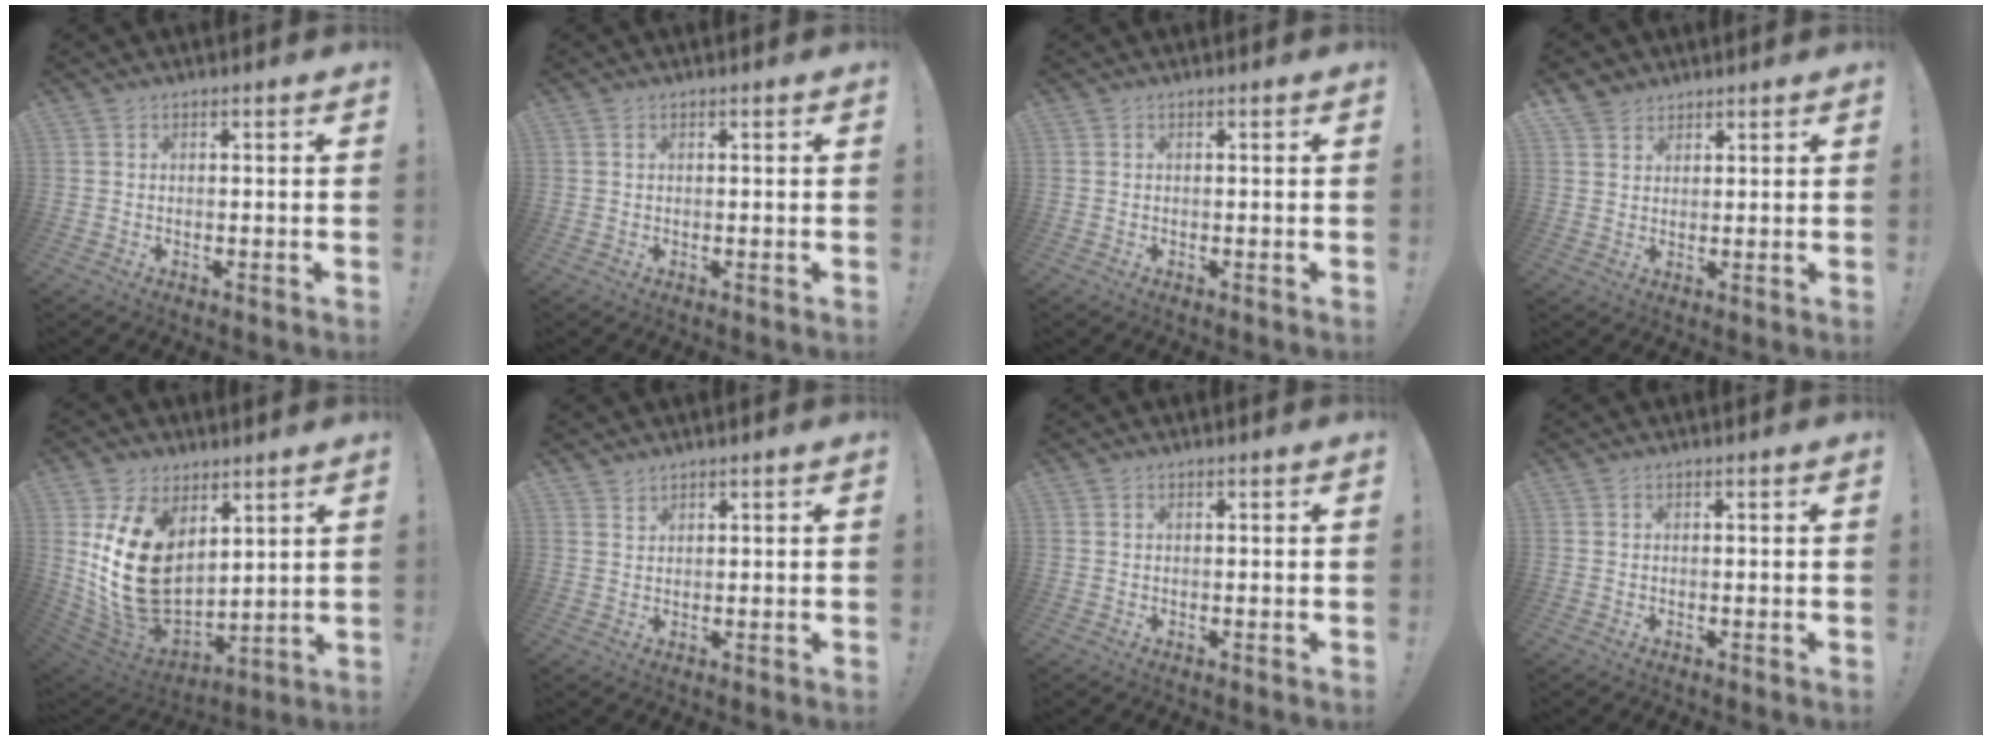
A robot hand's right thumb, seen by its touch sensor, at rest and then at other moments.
{"total": 0.0}
{"total": 0.0}
{"total": 4.1, "force": [3.4, 2.3, 0.3], "torque": [-0.003, -0.021, 0.064]}
{"total": 20.0, "force": [4.3, 13.8, 13.8], "torque": [-0.275, -0.037, 0.090]}
{"total": 1.5, "force": [1.5, 0.0, 0.2], "torque": [-0.001, -0.013, 0.029]}
{"total": 0.0}
{"total": 0.0}